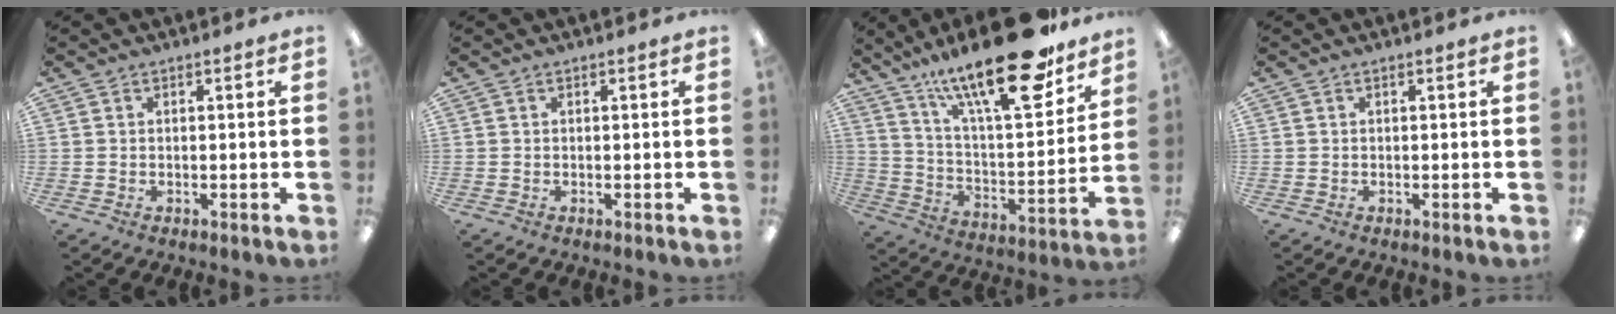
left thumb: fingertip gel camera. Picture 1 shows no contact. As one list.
[{"total": 0.0}, {"total": 26.0, "force": [18.5, 7.1, 16.8], "torque": [-0.259, -0.114, 0.300]}, {"total": 0.0}]